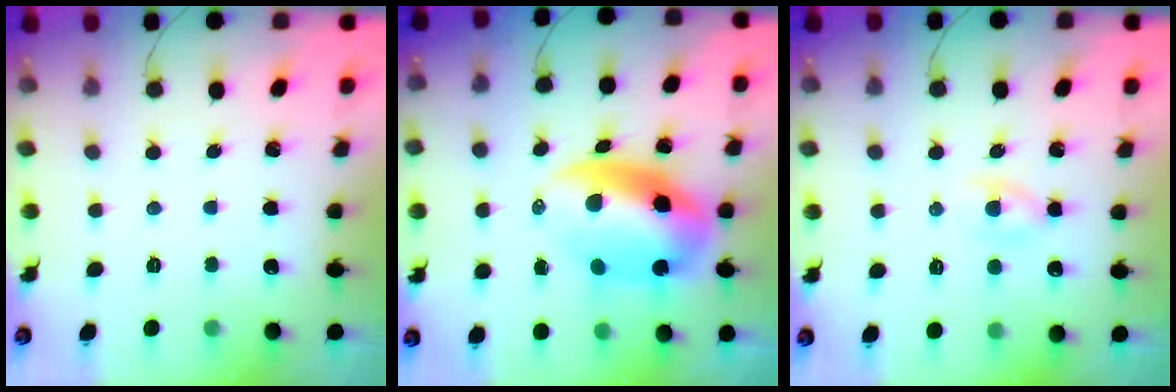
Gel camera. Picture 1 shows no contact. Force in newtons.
{"total": 12.4, "press": 12.0, "slide": 2.8}
{"total": 2.1, "press": 2.0, "slide": 0.8}